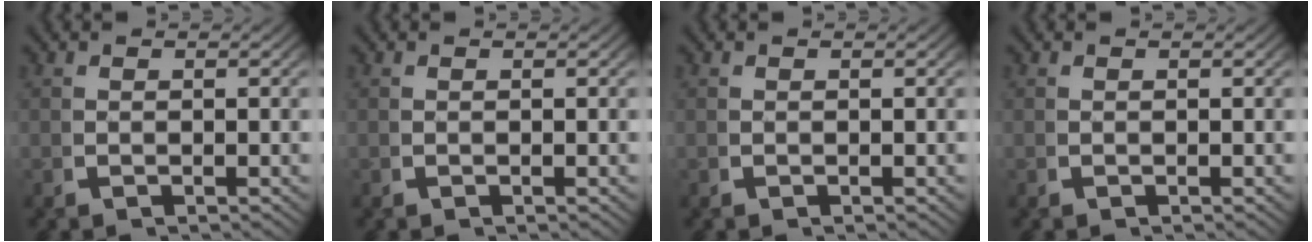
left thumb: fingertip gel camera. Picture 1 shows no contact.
{"total": 0.0}
{"total": 0.0}
{"total": 0.0}